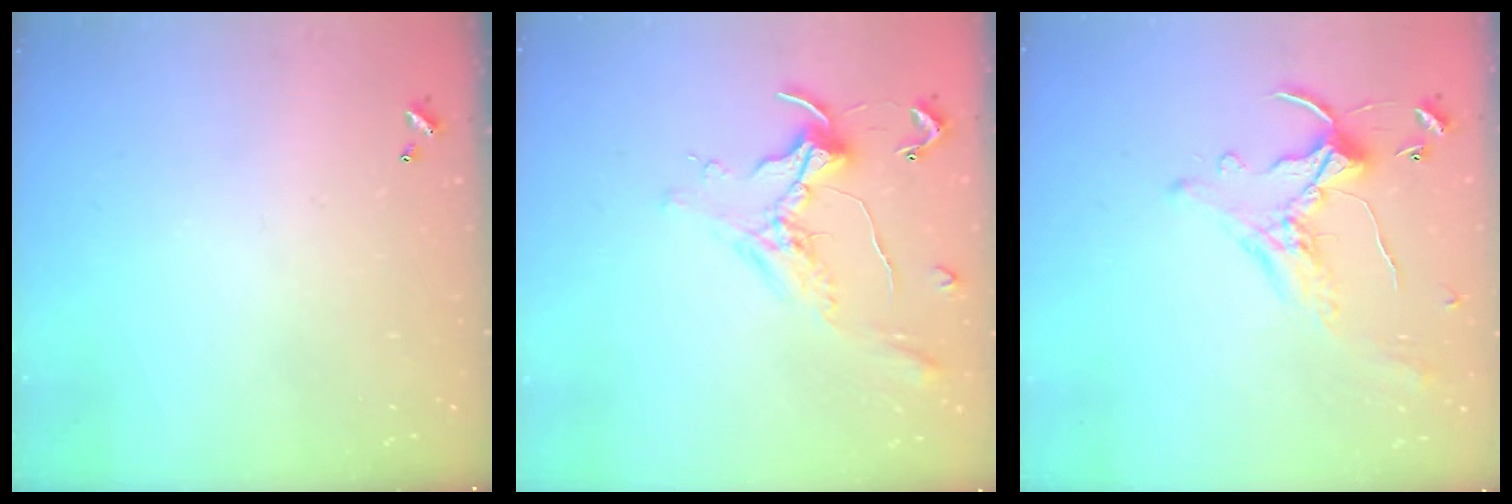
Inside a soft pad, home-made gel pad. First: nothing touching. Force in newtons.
{"total": 1.1, "press": 1.0, "slide": 0.4}
{"total": 1.1, "press": 0.3, "slide": 1.0}